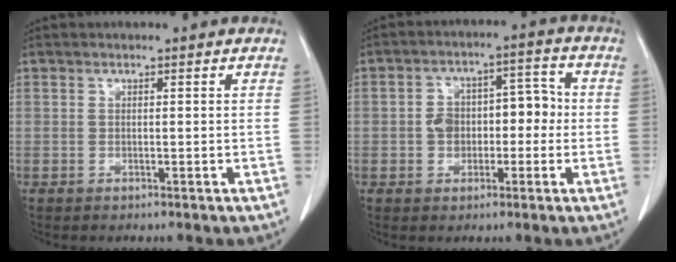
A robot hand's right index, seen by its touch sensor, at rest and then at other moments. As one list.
[{"total": 7.1, "force": [-0.8, 4.9, 5.0], "torque": [-0.077, 0.044, -0.008]}]